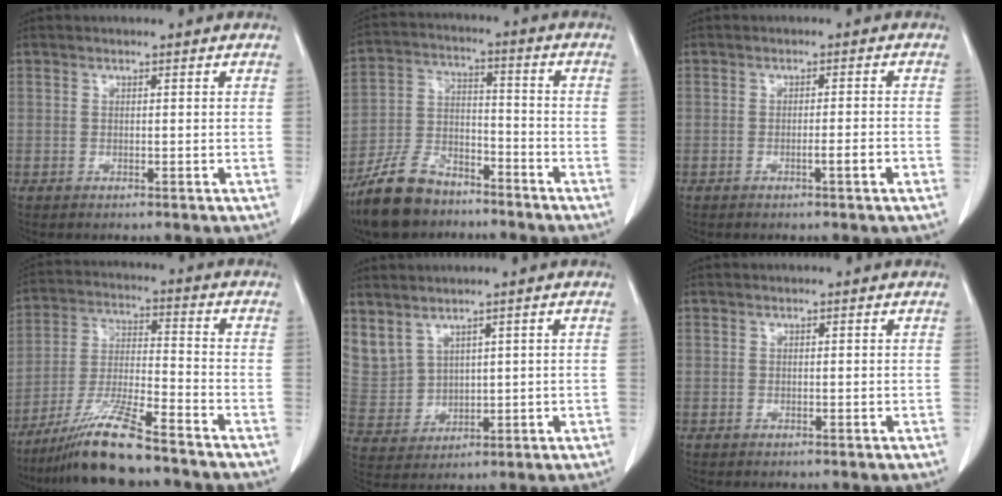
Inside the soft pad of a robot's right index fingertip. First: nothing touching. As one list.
[{"total": 11.4, "force": [-8.9, 5.2, 4.8], "torque": [-0.109, 0.000, -0.168]}, {"total": 2.5, "force": [-1.1, -0.2, 2.2], "torque": [-0.032, -0.002, -0.019]}, {"total": 12.0, "force": [-9.5, 0.5, 7.3], "torque": [-0.143, -0.022, -0.177]}, {"total": 9.2, "force": [5.5, 6.8, 3.0], "torque": [-0.094, 0.019, 0.142]}, {"total": 0.0}]